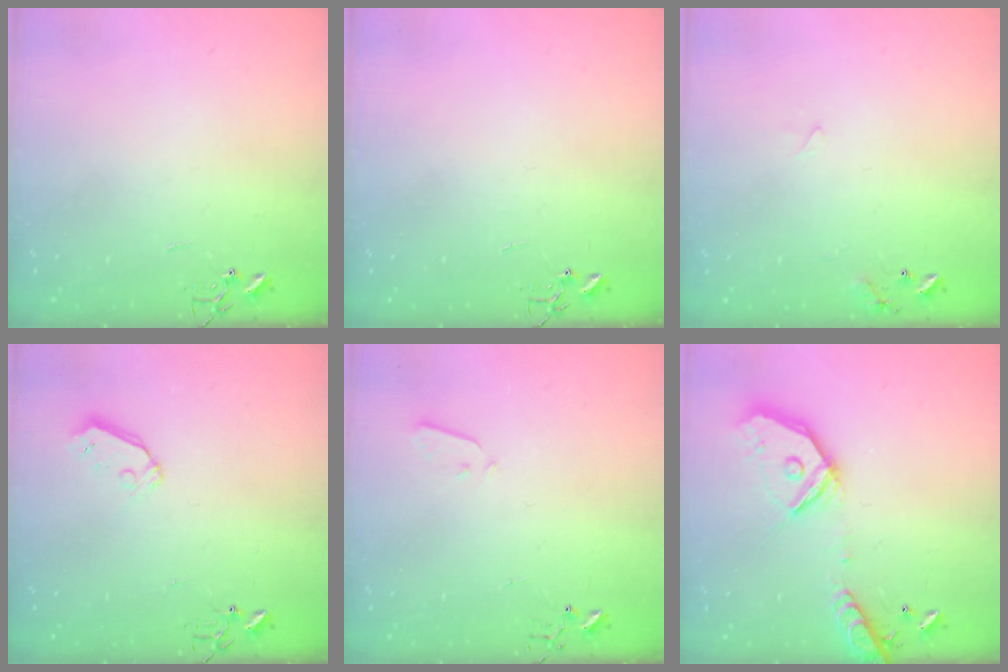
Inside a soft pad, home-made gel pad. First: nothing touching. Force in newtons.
{"total": 0.0}
{"total": 6.1, "press": 6.1, "slide": 0.5}
{"total": 5.2, "press": 5.1, "slide": 0.5}
{"total": 2.1, "press": 2.0, "slide": 0.4}
{"total": 18.4, "press": 18.2, "slide": 3.1}